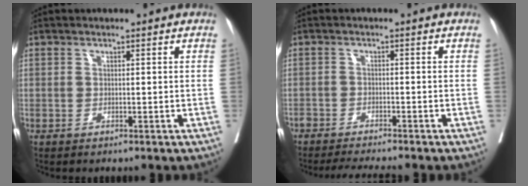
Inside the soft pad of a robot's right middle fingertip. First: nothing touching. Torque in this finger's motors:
{"motor_torque": [1.09, -1.05, 0.26, 0.15]}